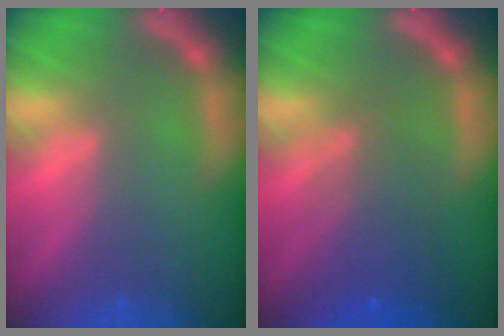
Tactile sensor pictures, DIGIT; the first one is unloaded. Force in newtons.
{"total": 5.1}